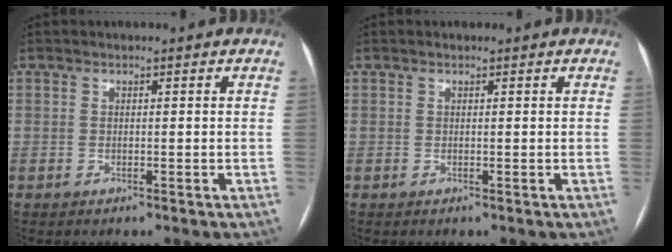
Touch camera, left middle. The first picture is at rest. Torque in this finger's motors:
{"motor_torque": [-0.08, -0.05, 0.02, 0.00]}